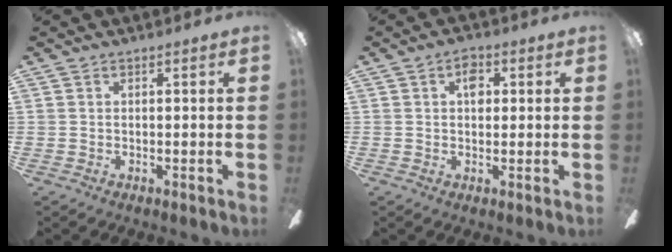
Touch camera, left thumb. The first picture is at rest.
{"total": 4.1, "force": [1.4, 2.8, 2.7], "torque": [-0.023, -0.003, 0.018]}